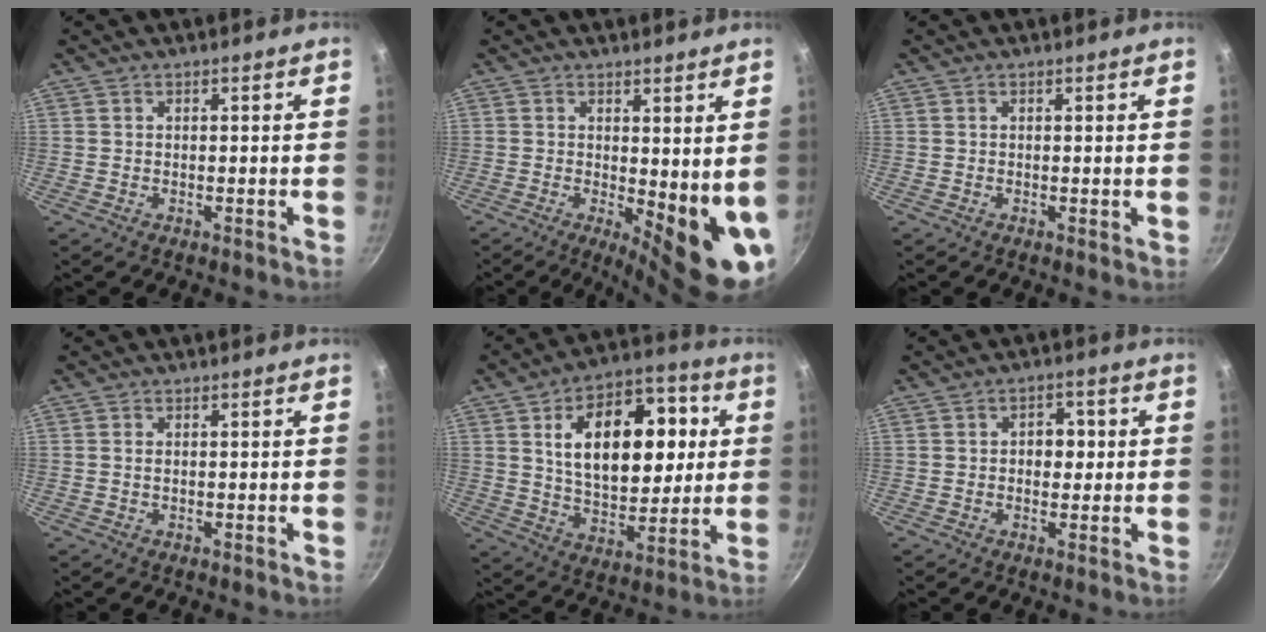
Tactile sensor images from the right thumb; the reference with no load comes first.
{"total": 12.2, "force": [-1.0, 4.1, 11.5], "torque": [-0.148, -0.027, 0.001]}
{"total": 0.5, "force": [0.1, 0.0, 0.5], "torque": [-0.009, -0.004, 0.001]}
{"total": 0.6, "force": [0.1, 0.3, 0.5], "torque": [-0.014, 0.000, 0.002]}
{"total": 21.2, "force": [4.7, 12.4, 16.5], "torque": [-0.210, 0.003, 0.076]}
{"total": 4.5, "force": [0.5, 3.1, 3.2], "torque": [-0.022, 0.006, 0.003]}